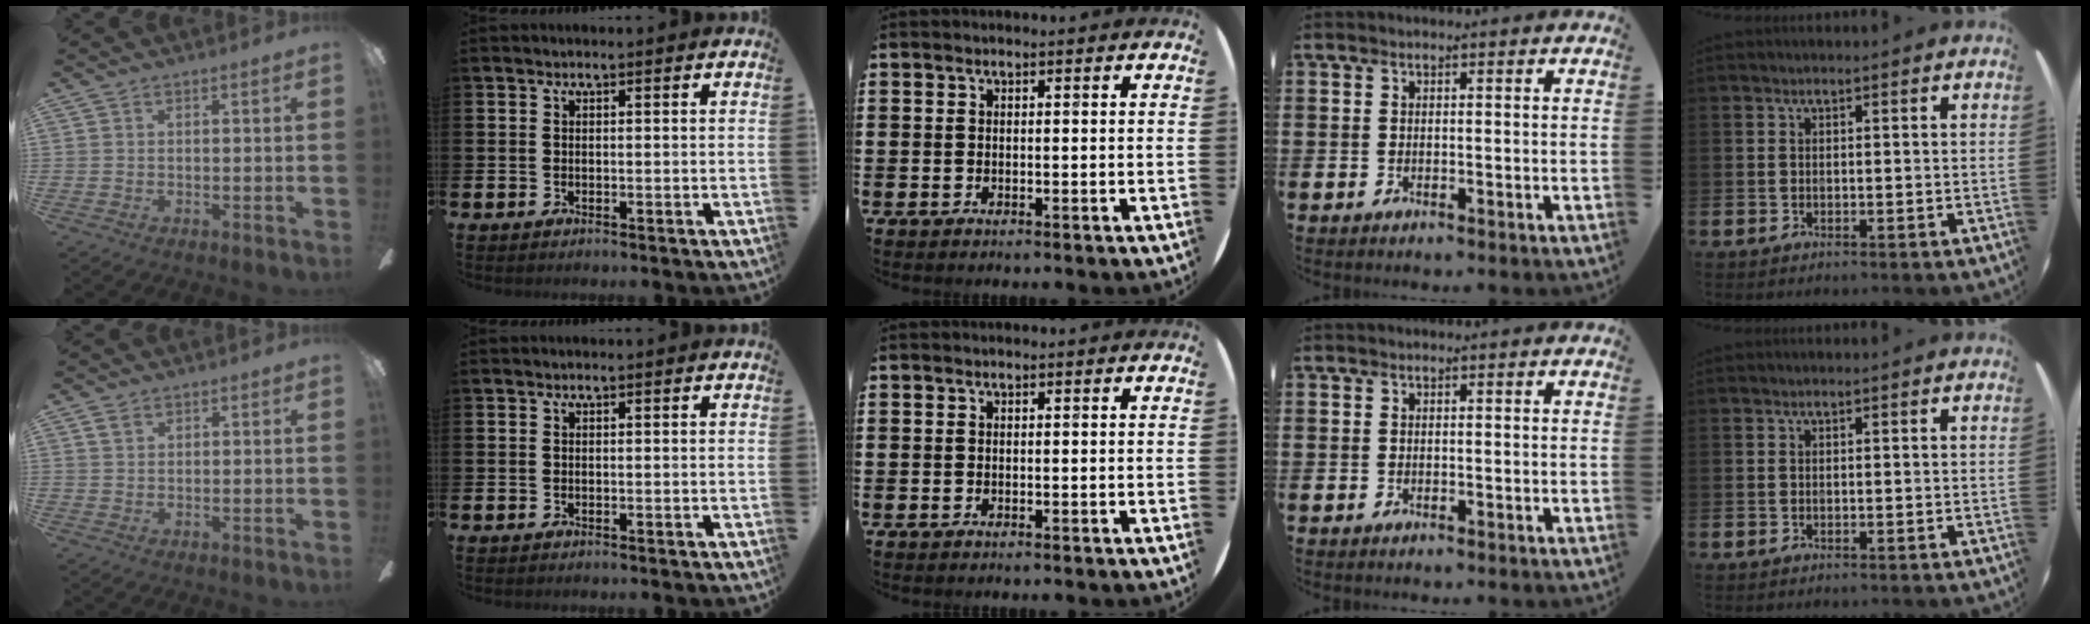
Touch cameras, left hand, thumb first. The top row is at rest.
{"thumb": {"total": 1.7, "force": [1.2, 1.0, 0.6], "torque": [-0.006, -0.004, 0.021]}}